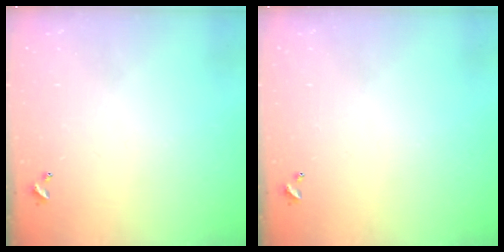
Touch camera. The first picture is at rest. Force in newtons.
{"total": 0.0}